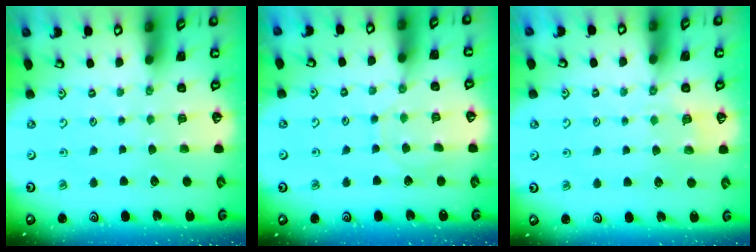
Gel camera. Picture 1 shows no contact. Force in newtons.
{"total": 6.5, "press": 6.5, "slide": 0.6}
{"total": 3.0, "press": 2.6, "slide": 1.5}